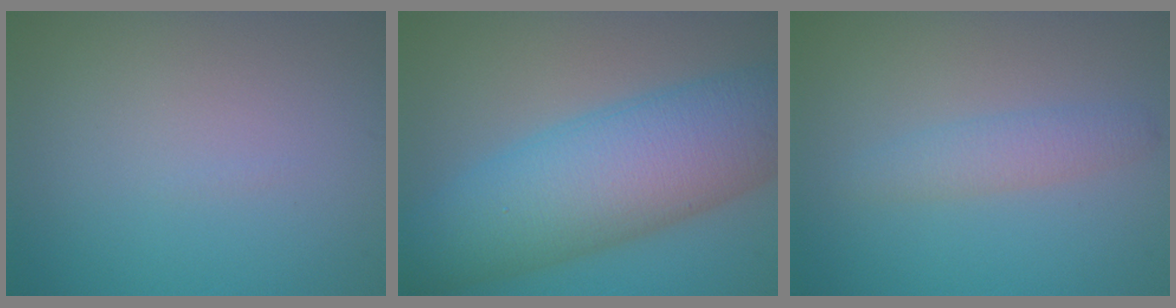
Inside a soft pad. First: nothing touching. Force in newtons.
{"total": 11.1, "press": 11.1, "slide": 0.0}
{"total": 2.1, "press": 2.1, "slide": 0.2}